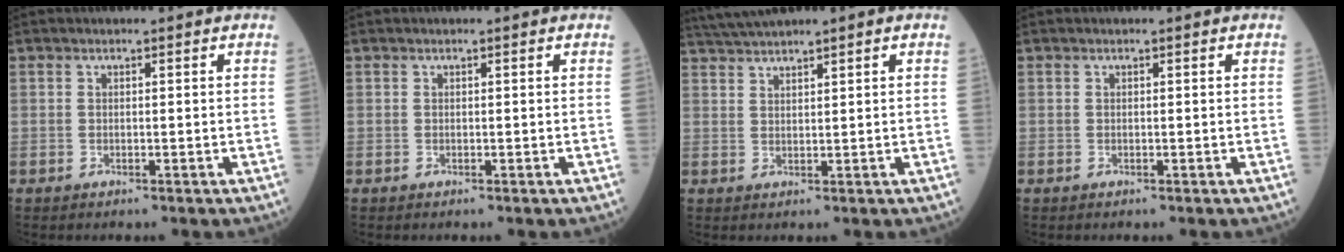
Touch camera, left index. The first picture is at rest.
{"total": 0.0}
{"total": 3.9, "force": [3.3, -0.4, 1.9], "torque": [-0.052, 0.022, 0.073]}
{"total": 0.0}